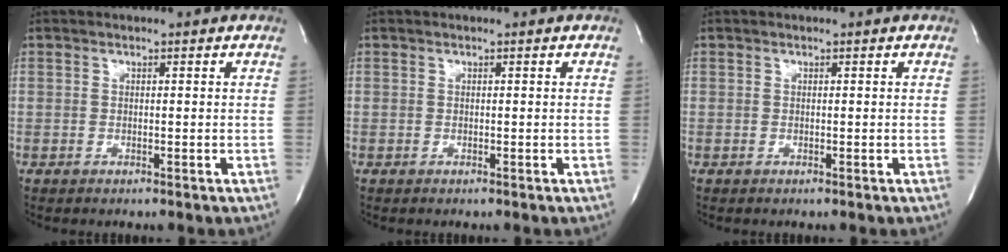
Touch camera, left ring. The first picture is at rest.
{"total": 0.0}
{"total": 0.0}